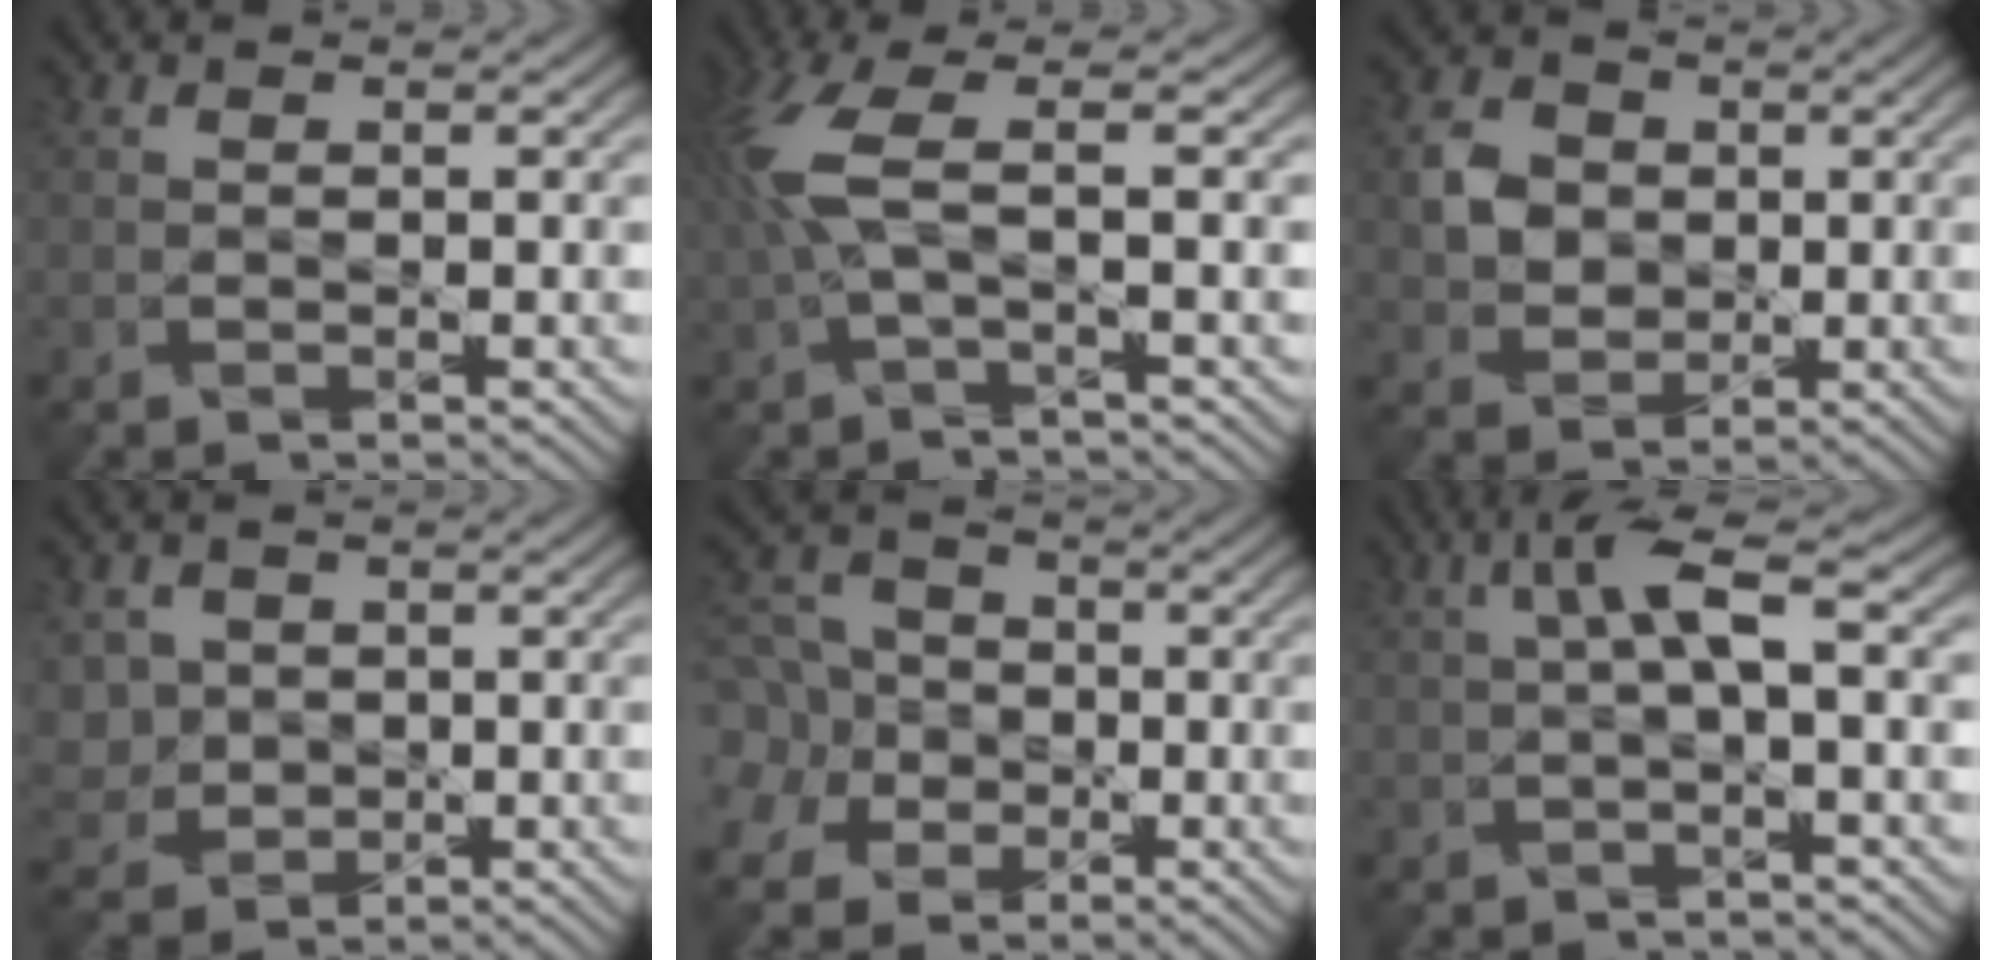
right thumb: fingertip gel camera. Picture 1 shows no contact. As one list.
[{"total": 6.2, "force": [0.6, 0.8, 6.1], "torque": [-0.159, 0.012, 0.010]}, {"total": 4.6, "force": [0.5, 3.9, 2.3], "torque": [-0.065, 0.004, 0.004]}, {"total": 4.8, "force": [0.5, 4.2, 2.3], "torque": [-0.096, 0.002, 0.000]}, {"total": 9.4, "force": [-2.1, 7.9, 4.7], "torque": [-0.145, -0.002, -0.062]}, {"total": 4.1, "force": [0.6, 0.1, 4.1], "torque": [-0.089, 0.019, 0.011]}]